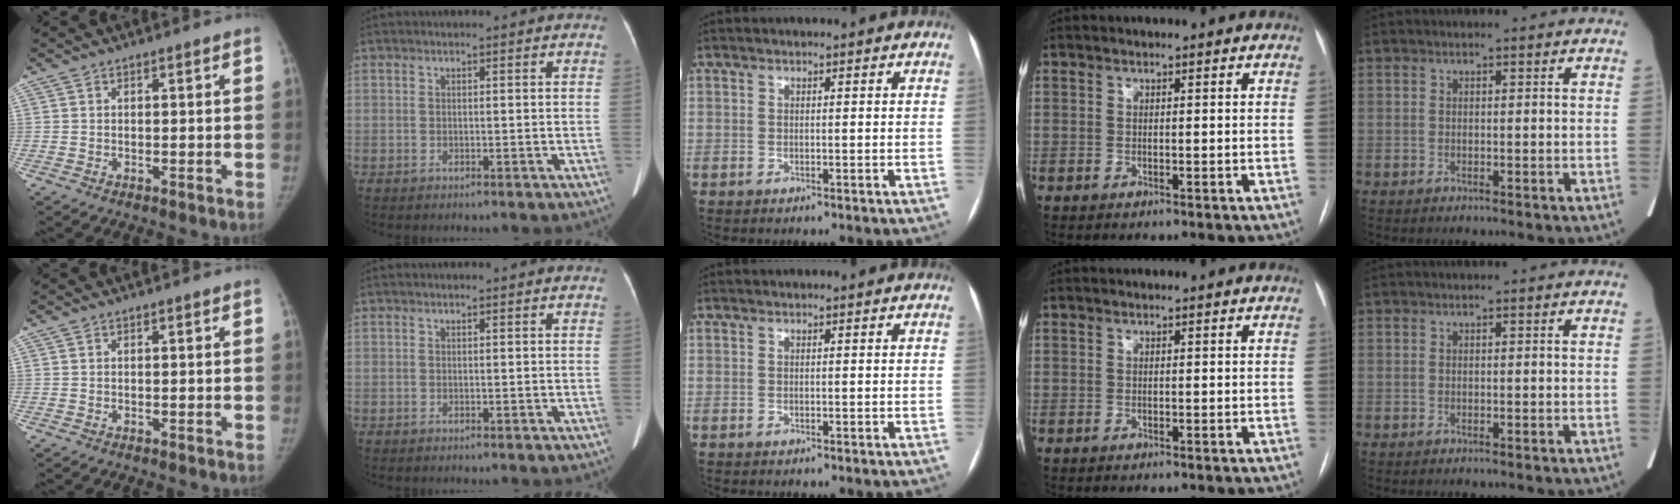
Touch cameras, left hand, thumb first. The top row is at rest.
{}